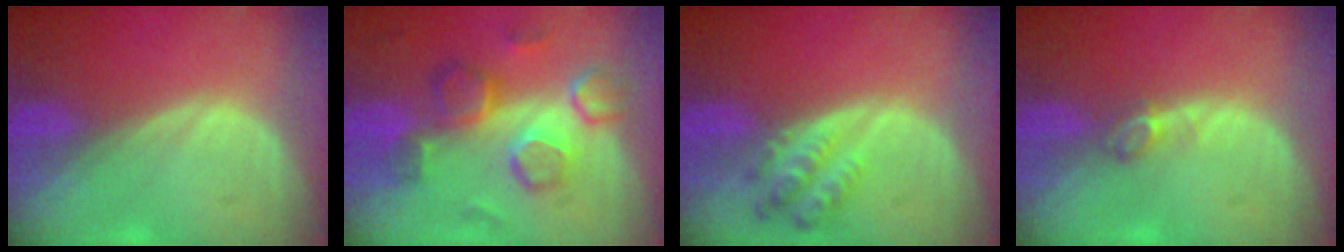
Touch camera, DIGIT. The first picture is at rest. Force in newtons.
{"total": 9.0, "press": 8.6, "slide": 2.8}
{"total": 4.9, "press": 4.9, "slide": 0.4}
{"total": 2.0, "press": 1.9, "slide": 0.4}